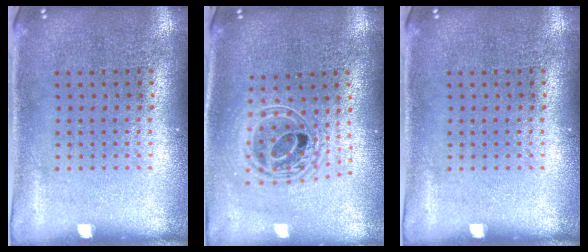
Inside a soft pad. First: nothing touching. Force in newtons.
{"total": 2.0, "press": 1.6, "slide": 1.2}
{"total": 0.0}